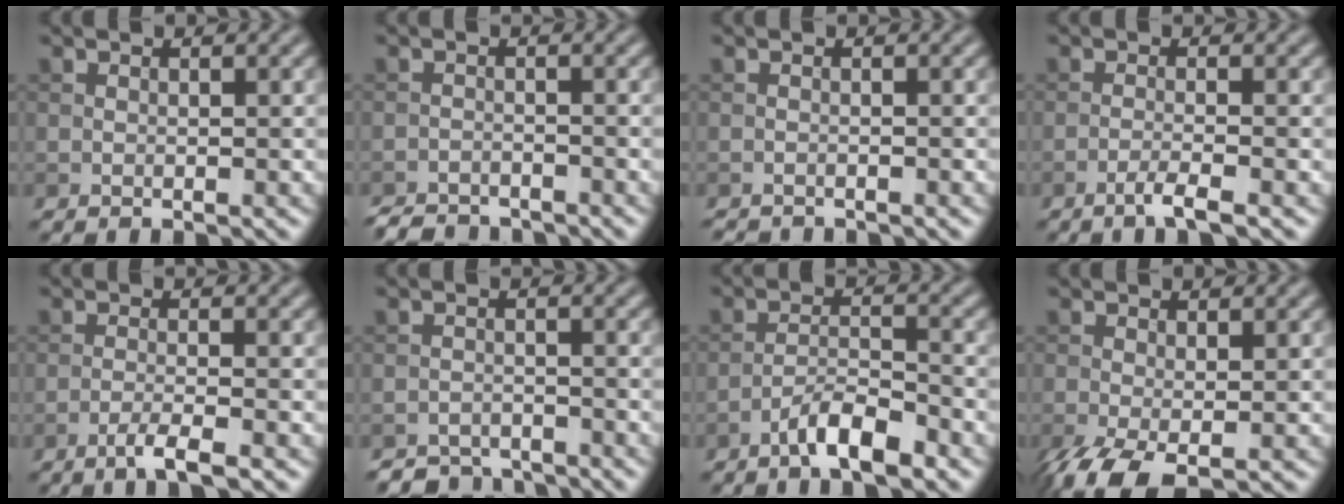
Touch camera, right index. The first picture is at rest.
{"total": 3.5, "force": [-3.3, 0.8, 0.6], "torque": [-0.008, -0.007, -0.062]}
{"total": 1.6, "force": [-1.6, 0.1, 0.1], "torque": [0.004, -0.008, -0.026]}
{"total": 2.2, "force": [-1.3, 0.3, 1.8], "torque": [-0.026, 0.006, -0.035]}
{"total": 2.7, "force": [-1.6, 0.4, 2.1], "torque": [-0.034, 0.004, -0.039]}
{"total": 3.2, "force": [-3.1, 0.7, 0.1], "torque": [0.006, 0.002, -0.057]}
{"total": 4.2, "force": [-2.9, 0.9, 2.9], "torque": [-0.052, 0.010, -0.058]}
{"total": 5.5, "force": [-2.7, 2.3, 4.2], "torque": [-0.098, -0.018, -0.049]}